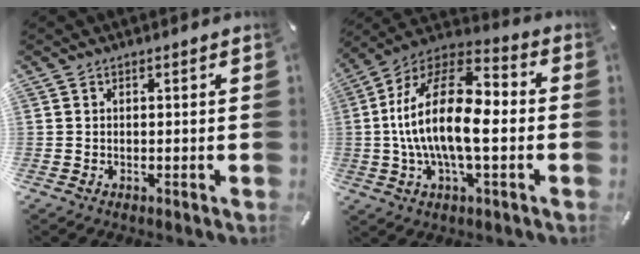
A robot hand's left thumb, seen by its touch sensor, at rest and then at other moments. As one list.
[{"total": 19.9, "force": [-1.6, 9.2, 17.6], "torque": [-0.353, 0.006, -0.028]}]